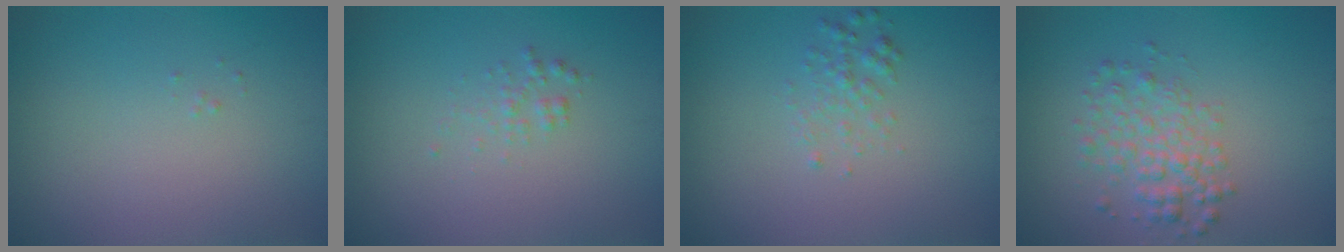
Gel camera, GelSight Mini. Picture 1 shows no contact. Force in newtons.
{"total": 1.0, "press": 1.0, "slide": 0.0}
{"total": 1.4, "press": 1.4, "slide": 0.0}
{"total": 3.2, "press": 3.2, "slide": 0.1}